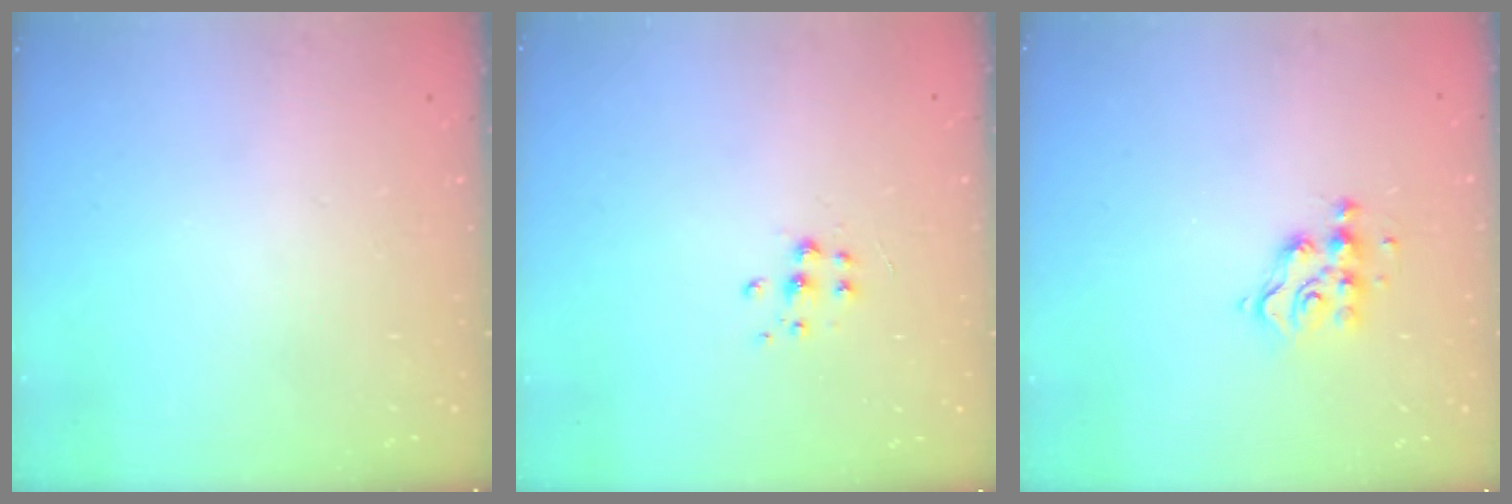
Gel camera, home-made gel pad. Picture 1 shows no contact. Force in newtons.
{"total": 5.8, "press": 5.8, "slide": 0.5}
{"total": 6.5, "press": 6.5, "slide": 0.3}